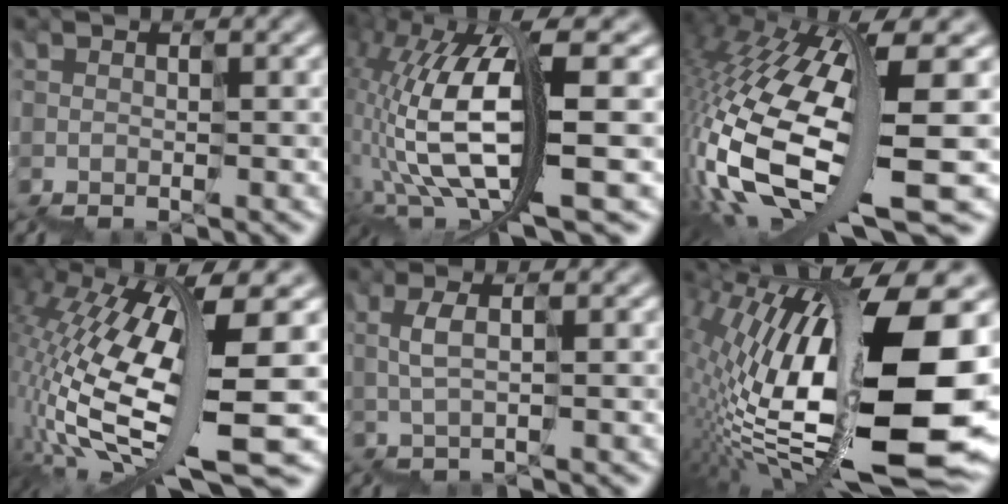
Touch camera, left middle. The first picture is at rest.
{"total": 10.3, "force": [-1.2, 2.6, 9.9], "torque": [-0.225, 0.028, -0.016]}
{"total": 14.3, "force": [-2.6, 4.0, 13.5], "torque": [-0.317, -0.016, -0.024]}
{"total": 13.2, "force": [0.2, 2.6, 13.0], "torque": [-0.283, 0.005, 0.019]}
{"total": 0.7, "force": [0.6, -0.2, 0.3], "torque": [-0.022, 0.016, 0.010]}
{"total": 16.4, "force": [1.1, 6.3, 15.1], "torque": [-0.272, -0.002, 0.026]}